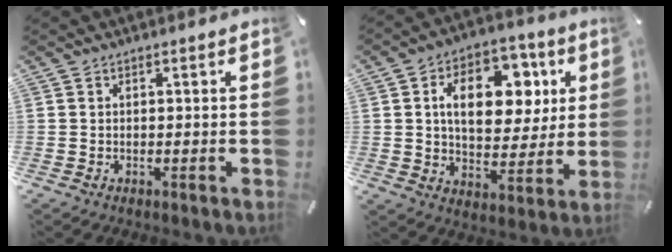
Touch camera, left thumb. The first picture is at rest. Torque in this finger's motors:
{"motor_torque": [2.88, 2.13, 1.45, -1.32, 0.33]}